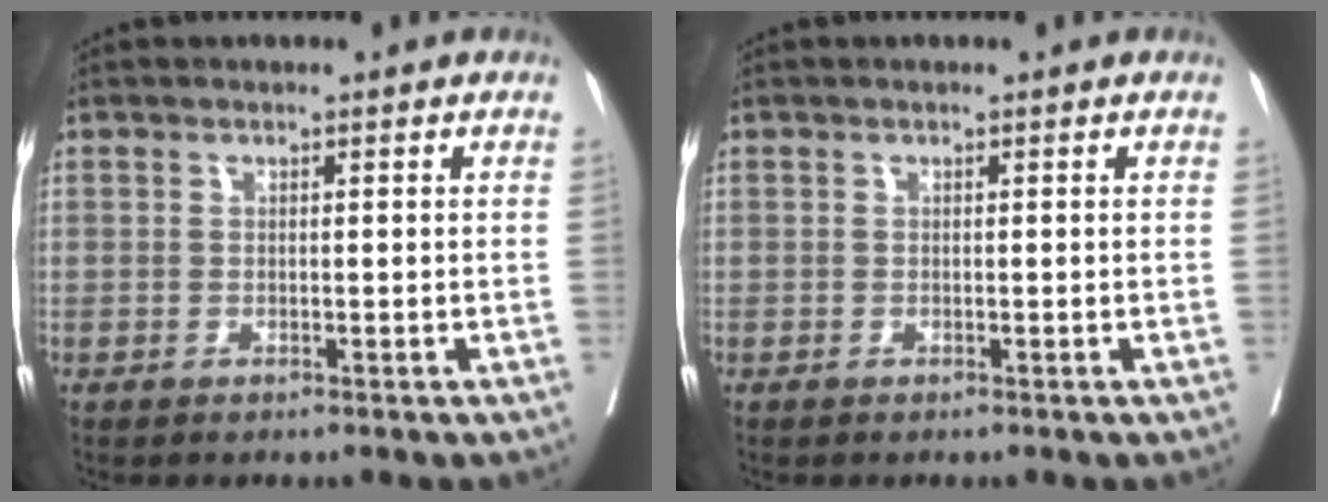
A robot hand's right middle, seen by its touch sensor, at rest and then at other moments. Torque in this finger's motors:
{"motor_torque": [0.18, -0.04, 0.13, 0.00]}